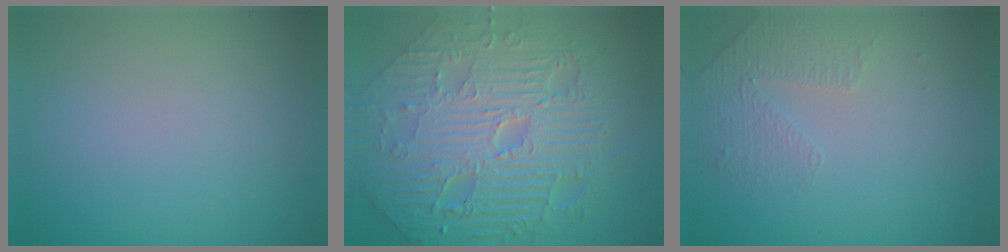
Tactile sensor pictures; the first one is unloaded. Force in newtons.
{"total": 11.8, "press": 7.8, "slide": 8.8}
{"total": 1.4, "press": 0.9, "slide": 1.1}